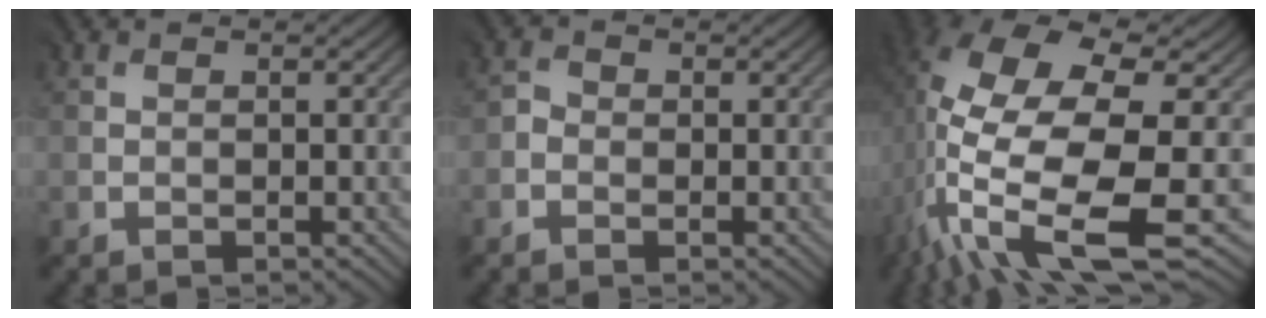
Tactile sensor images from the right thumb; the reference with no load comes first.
{"total": 1.3, "force": [-1.0, 0.8, -0.2], "torque": [0.004, -0.002, -0.023]}
{"total": 16.2, "force": [-2.8, 6.9, 14.4], "torque": [-0.311, -0.013, -0.045]}